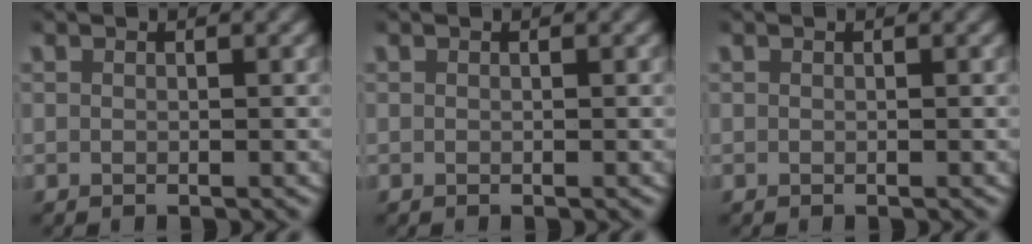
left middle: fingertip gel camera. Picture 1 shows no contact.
{"total": 0.0}
{"total": 0.0}